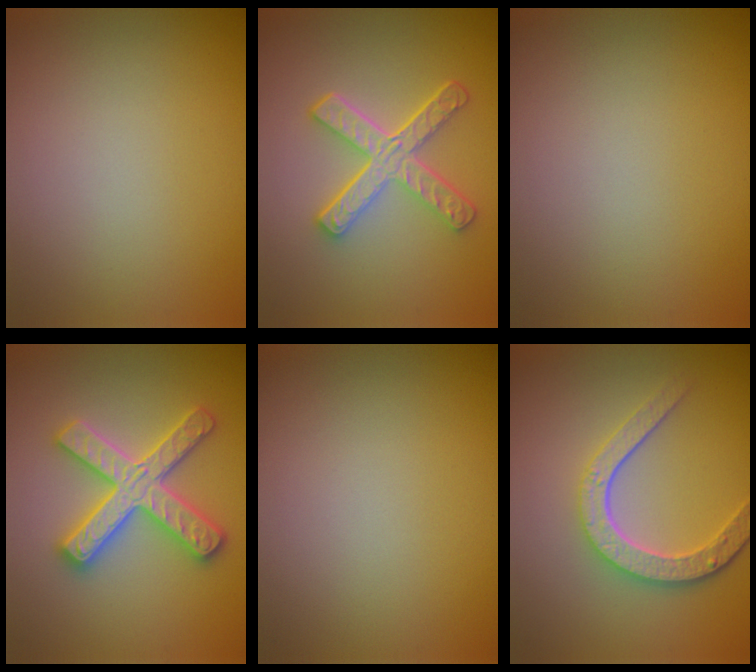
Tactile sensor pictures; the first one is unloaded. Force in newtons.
{"total": 4.9, "press": 3.5, "slide": 3.4}
{"total": 0.0}
{"total": 5.0, "press": 4.9, "slide": 0.9}
{"total": 0.0}
{"total": 4.4, "press": 3.4, "slide": 2.9}